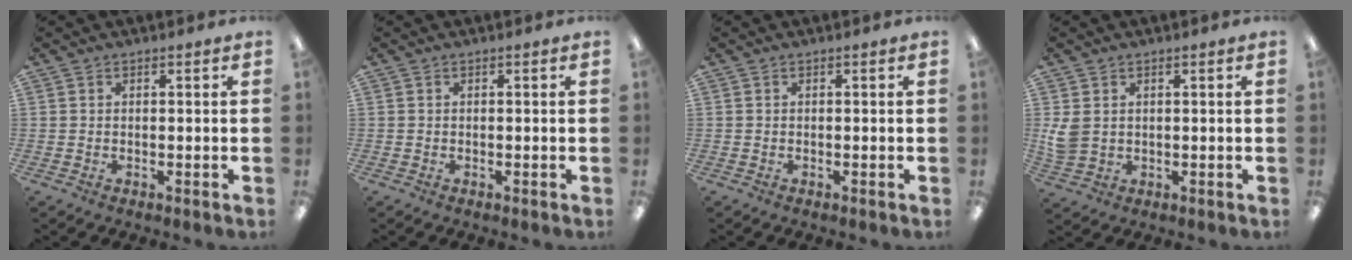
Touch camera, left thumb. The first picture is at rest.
{"total": 0.0}
{"total": 0.0}
{"total": 4.4, "force": [1.4, 3.4, 2.3], "torque": [-0.046, 0.000, 0.028]}